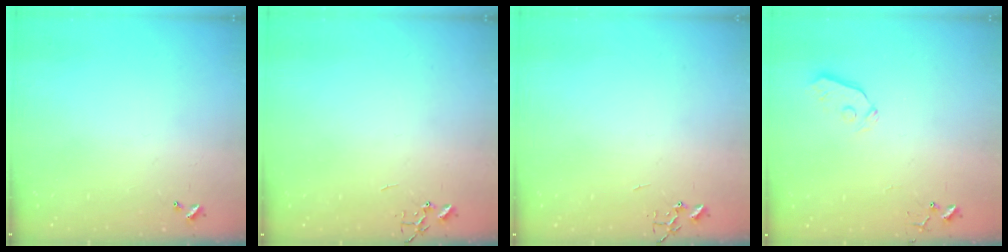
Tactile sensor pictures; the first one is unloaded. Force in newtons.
{"total": 0.0}
{"total": 0.0}
{"total": 3.4, "press": 3.4, "slide": 0.4}